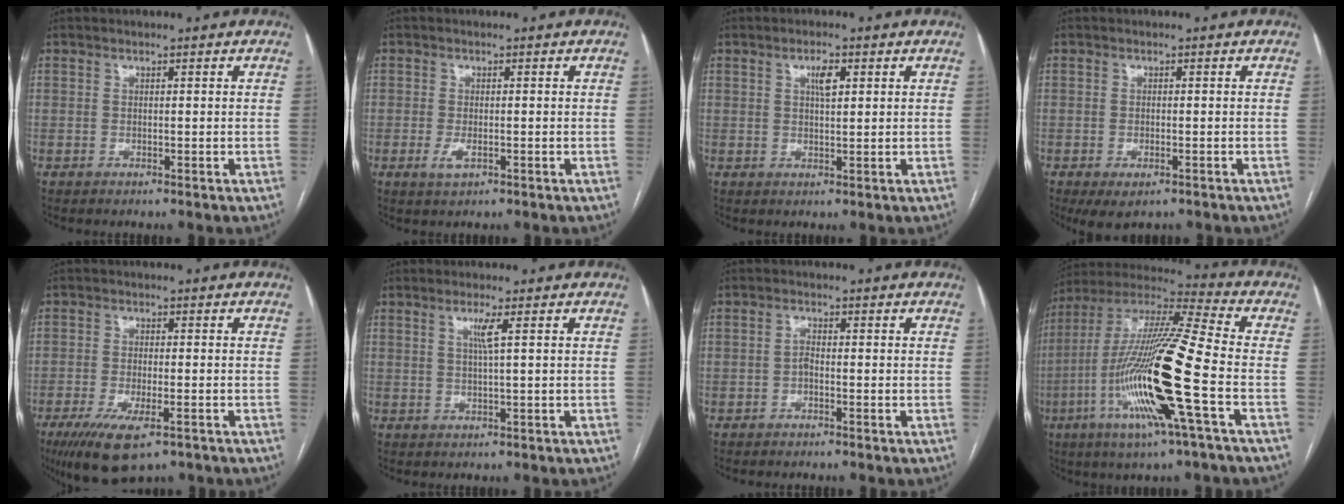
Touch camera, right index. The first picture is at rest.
{"total": 2.1, "force": [-0.8, 0.9, 1.8], "torque": [-0.036, -0.001, -0.011]}
{"total": 2.7, "force": [1.1, 0.8, 2.4], "torque": [-0.042, 0.000, 0.020]}
{"total": 3.8, "force": [-2.3, 1.6, 2.7], "torque": [-0.045, -0.008, -0.028]}
{"total": 9.3, "force": [-5.6, 2.6, 6.9], "torque": [-0.122, -0.021, -0.089]}
{"total": 2.4, "force": [0.8, -0.5, 2.2], "torque": [-0.047, -0.001, 0.018]}
{"total": 1.2, "force": [-0.5, 0.5, 1.0], "torque": [-0.018, 0.003, -0.010]}
{"total": 22.0, "force": [-6.2, 0.8, 21.1], "torque": [-0.439, -0.024, -0.124]}